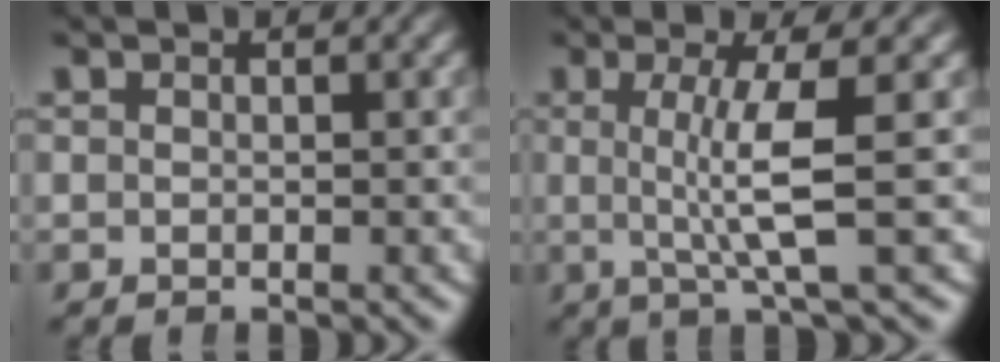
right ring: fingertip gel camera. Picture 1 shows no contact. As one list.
[{"total": 4.6, "force": [0.4, -0.3, 4.5], "torque": [-0.086, -0.008, 0.011]}]